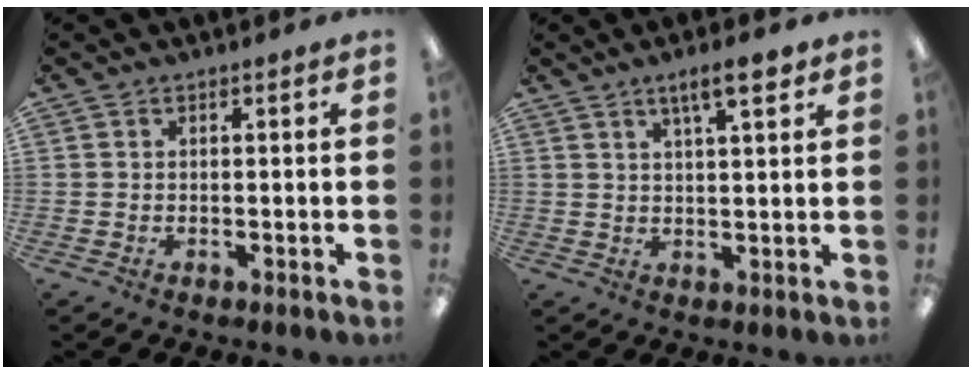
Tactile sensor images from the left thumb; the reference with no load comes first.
{"total": 6.3, "force": [4.0, 1.6, 4.6], "torque": [-0.067, -0.015, 0.061]}